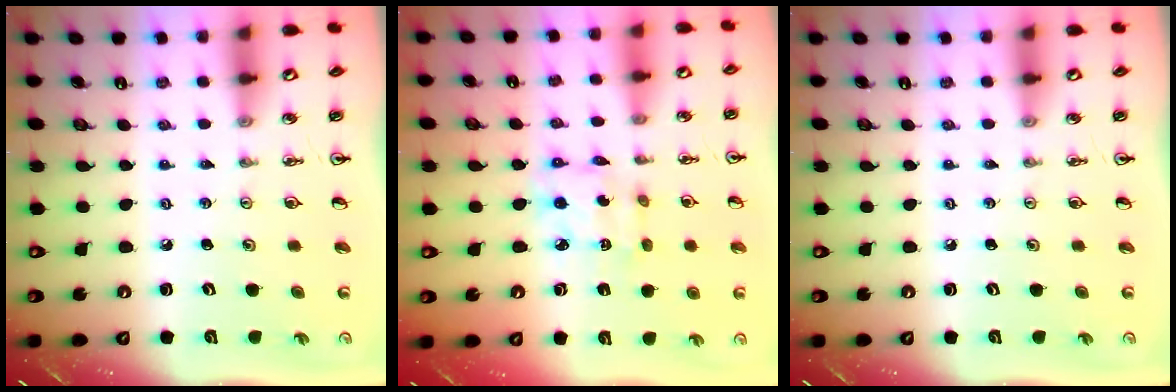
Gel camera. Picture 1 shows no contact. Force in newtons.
{"total": 5.2, "press": 5.2, "slide": 0.3}
{"total": 0.0}